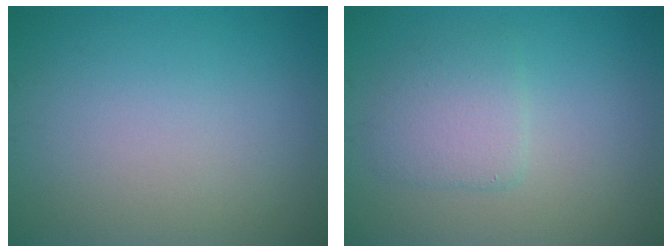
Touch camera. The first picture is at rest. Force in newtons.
{"total": 2.9, "press": 2.9, "slide": 0.3}